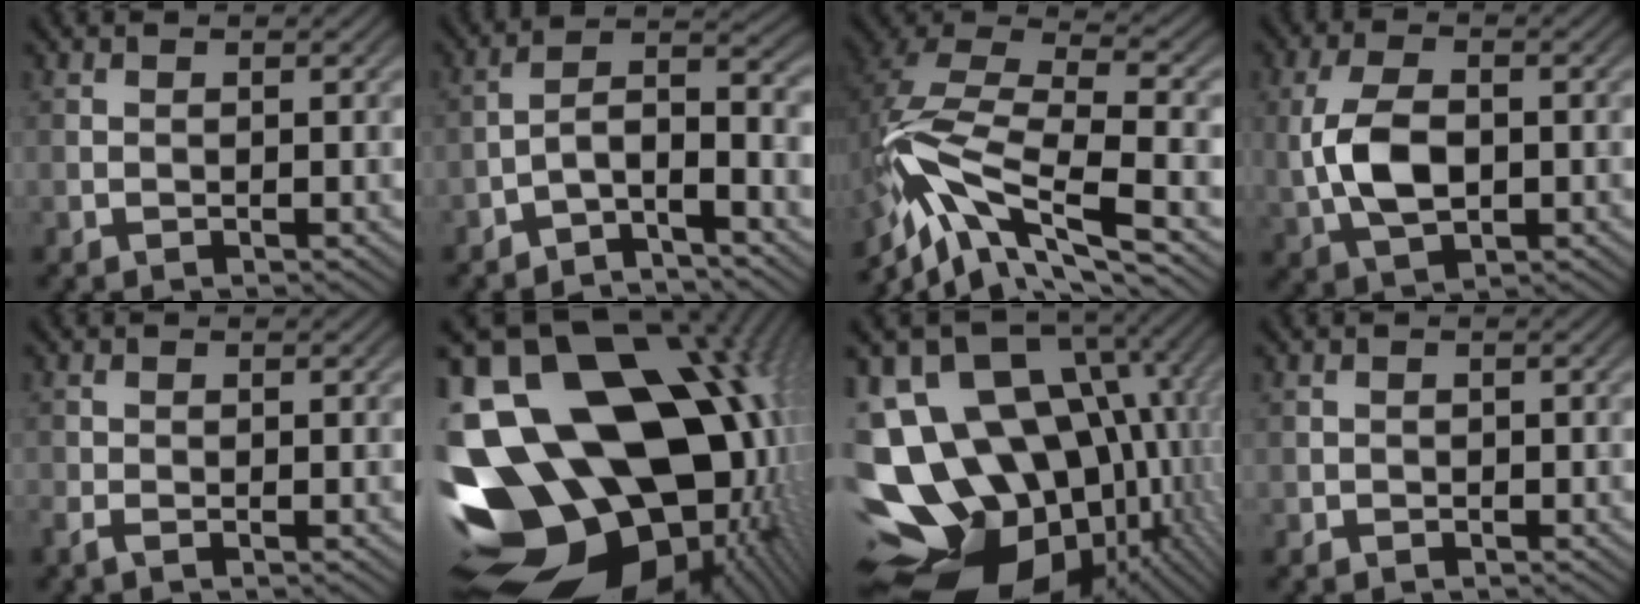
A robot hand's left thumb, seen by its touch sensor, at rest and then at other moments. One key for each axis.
{"total": 6.0, "fx": -3.4, "fy": 1.5, "fz": 4.7, "tx": -0.076, "ty": 0.013, "tz": -0.069}
{"total": 14.1, "fx": -5.6, "fy": 6.0, "fz": 11.5, "tx": -0.241, "ty": -0.012, "tz": -0.103}
{"total": 7.3, "fx": -0.6, "fy": 4.0, "fz": 6.1, "tx": -0.141, "ty": -0.001, "tz": -0.010}
{"total": 1.6, "fx": -0.9, "fy": 0.8, "fz": 1.1, "tx": -0.028, "ty": -0.003, "tz": -0.020}
{"total": 23.4, "fx": -0.2, "fy": 16.8, "fz": 16.3, "tx": -0.300, "ty": -0.043, "tz": 0.007}
{"total": 20.6, "fx": -0.8, "fy": 13.8, "fz": 15.3, "tx": -0.292, "ty": -0.032, "tz": 0.031}
{"total": 0.9, "fx": -0.3, "fy": 0.9, "fz": 0.1, "tx": 0.003, "ty": -0.005, "tz": -0.008}